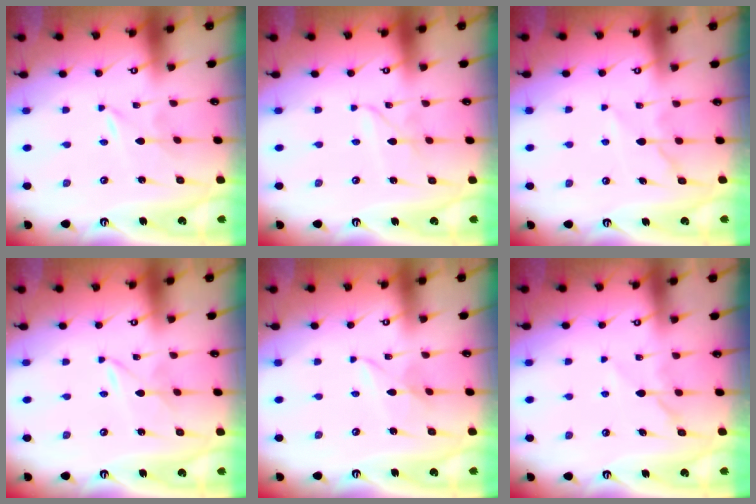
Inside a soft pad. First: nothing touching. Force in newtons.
{"total": 2.5, "press": 2.4, "slide": 0.3}
{"total": 7.4, "press": 7.4, "slide": 0.2}
{"total": 1.7, "press": 1.7, "slide": 0.0}
{"total": 3.4, "press": 3.4, "slide": 0.3}
{"total": 5.0, "press": 5.0, "slide": 0.4}